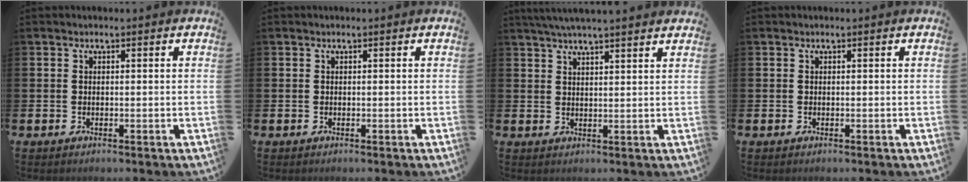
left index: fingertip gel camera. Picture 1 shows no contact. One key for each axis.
{"total": 0.0}
{"total": 4.2, "fx": 4.0, "fy": -0.4, "fz": 1.2, "tx": -0.031, "ty": -0.009, "tz": 0.072}
{"total": 0.0}